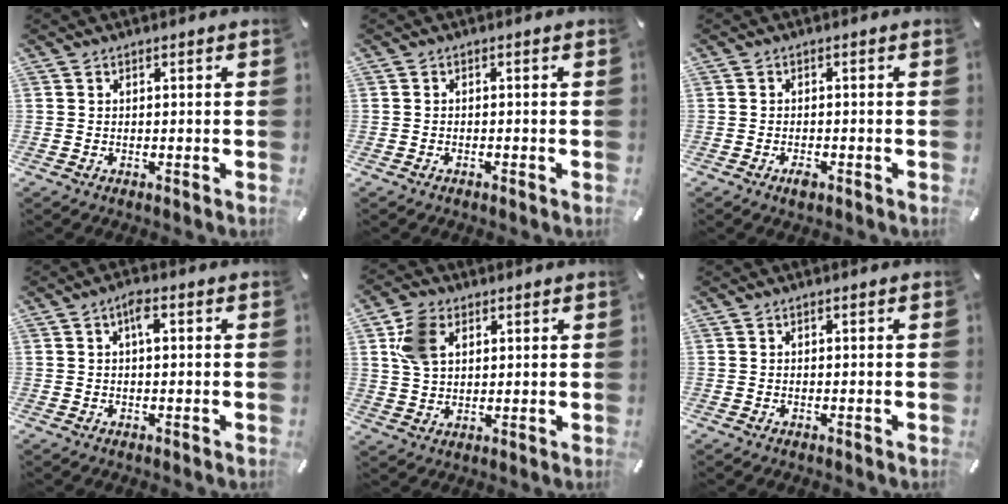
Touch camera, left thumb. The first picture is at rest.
{"total": 0.7, "force": [-0.6, 0.3, 0.3], "torque": [-0.006, 0.000, -0.013]}
{"total": 2.0, "force": [-1.1, 0.9, 1.4], "torque": [-0.034, -0.001, -0.023]}
{"total": 3.3, "force": [0.7, 1.3, 3.0], "torque": [-0.054, 0.008, 0.007]}
{"total": 8.6, "force": [3.4, 6.2, 4.9], "torque": [-0.123, 0.011, 0.065]}
{"total": 0.0}